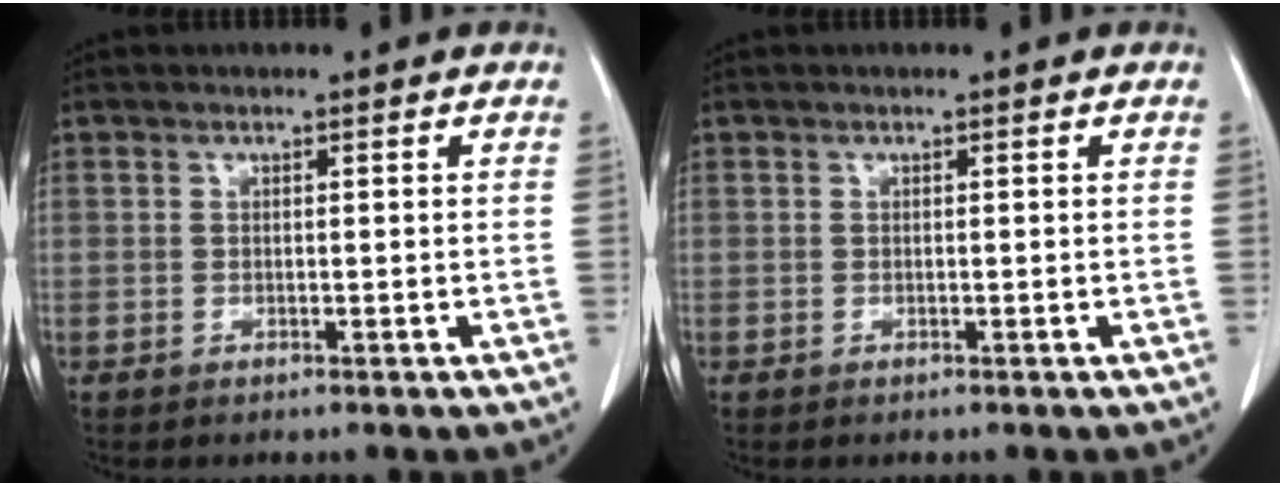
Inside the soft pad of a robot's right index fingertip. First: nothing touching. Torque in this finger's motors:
{"motor_torque": [0.00, 0.00, 0.00, 0.00]}